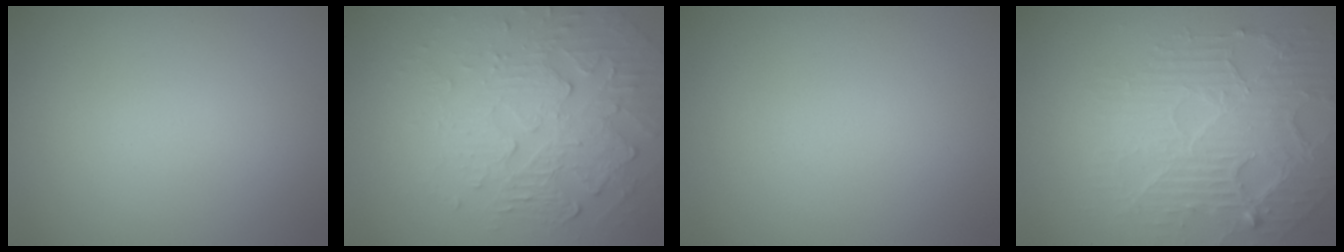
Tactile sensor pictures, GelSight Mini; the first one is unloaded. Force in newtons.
{"total": 6.0, "press": 3.7, "slide": 4.8}
{"total": 0.0}
{"total": 5.6, "press": 4.5, "slide": 3.3}